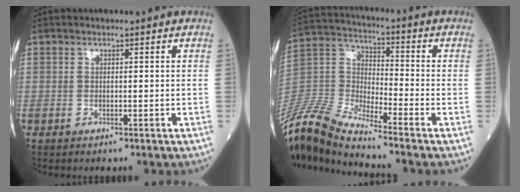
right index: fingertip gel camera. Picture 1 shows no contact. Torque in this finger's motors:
{"motor_torque": [-0.01, -0.15, 0.12, 0.02]}